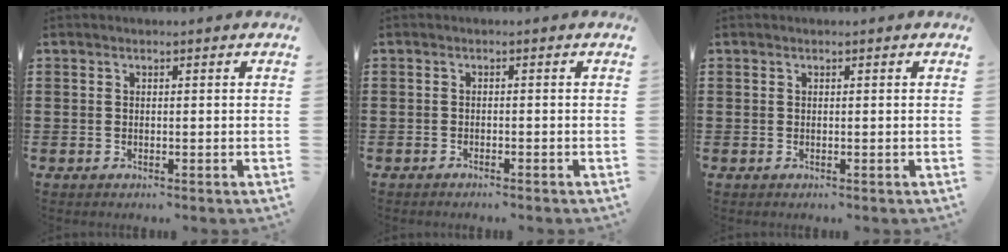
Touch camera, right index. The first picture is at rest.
{"total": 0.9, "force": [-0.9, 0.0, 0.2], "torque": [-0.006, -0.002, -0.018]}
{"total": 0.0}